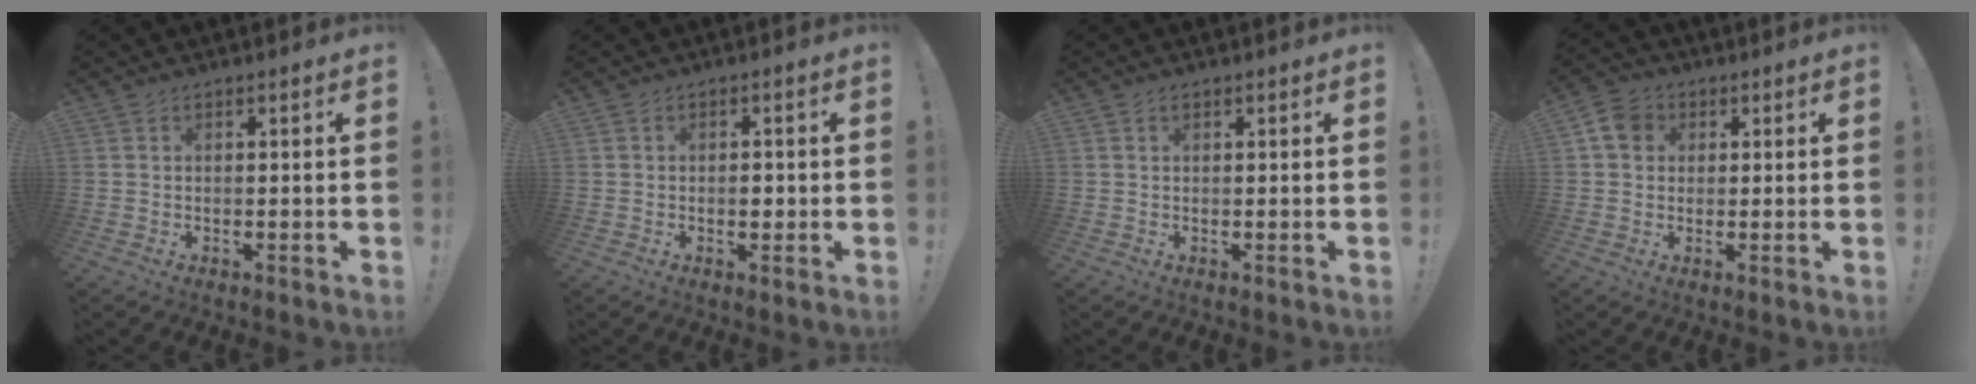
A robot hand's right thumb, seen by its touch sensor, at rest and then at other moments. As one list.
[{"total": 2.4, "force": [-0.6, 1.6, 1.7], "torque": [-0.014, -0.002, -0.013]}, {"total": 0.6, "force": [0.3, 0.3, 0.4], "torque": [-0.002, -0.001, 0.004]}, {"total": 7.0, "force": [2.1, 5.8, 3.3], "torque": [-0.049, 0.005, 0.043]}]